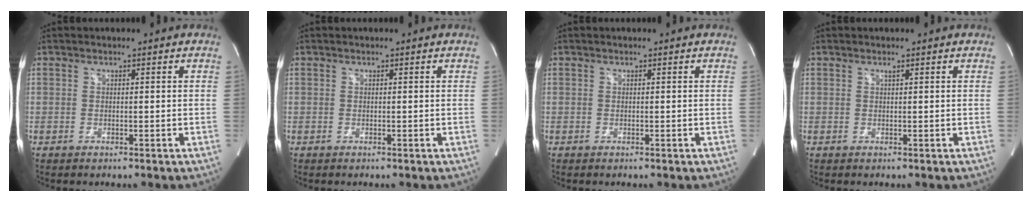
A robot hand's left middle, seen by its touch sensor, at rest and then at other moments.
{"total": 0.0}
{"total": 0.0}
{"total": 0.0}